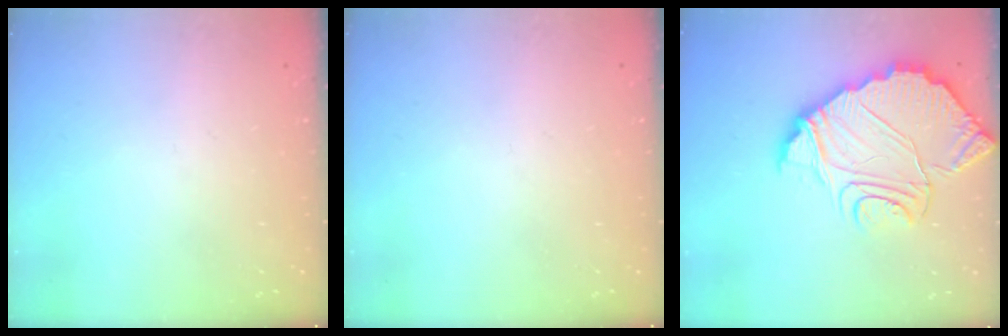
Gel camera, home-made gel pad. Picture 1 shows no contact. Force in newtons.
{"total": 0.0}
{"total": 12.7, "press": 12.7, "slide": 0.9}